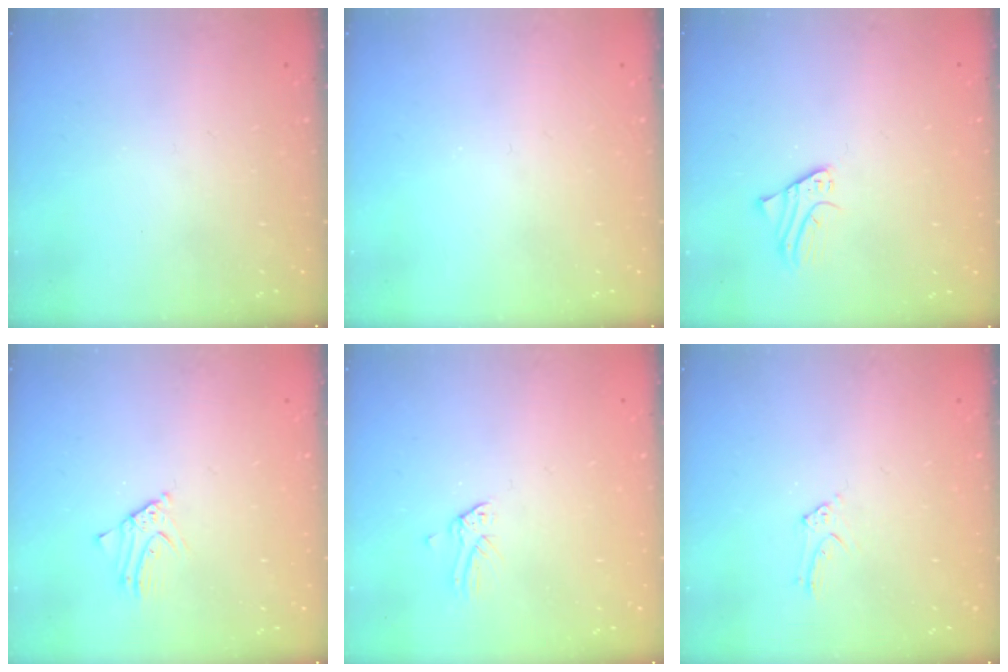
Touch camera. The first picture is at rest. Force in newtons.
{"total": 0.0}
{"total": 2.0, "press": 2.0, "slide": 0.1}
{"total": 3.7, "press": 3.7, "slide": 0.3}
{"total": 0.0}
{"total": 5.9, "press": 5.9, "slide": 0.6}